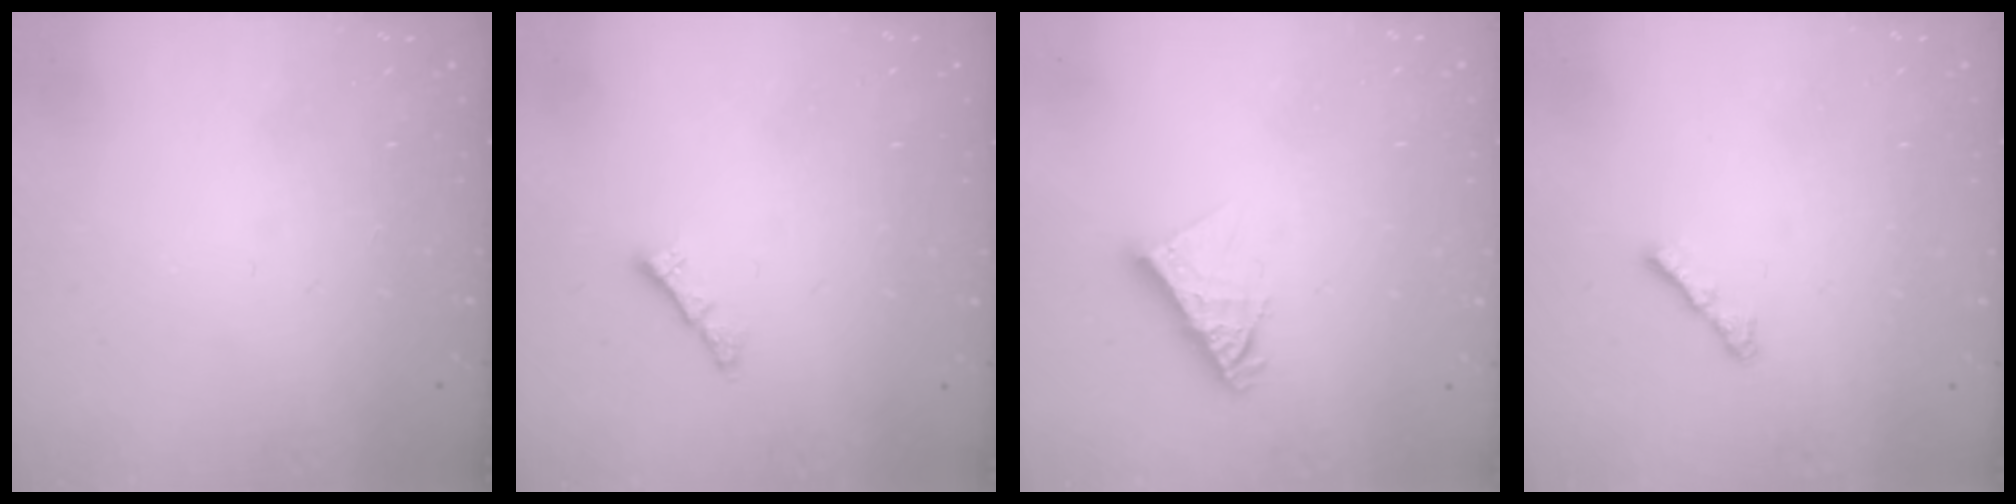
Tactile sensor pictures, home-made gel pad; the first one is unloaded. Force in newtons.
{"total": 0.8, "press": 0.7, "slide": 0.4}
{"total": 8.4, "press": 8.4, "slide": 0.7}
{"total": 3.0, "press": 2.9, "slide": 0.6}